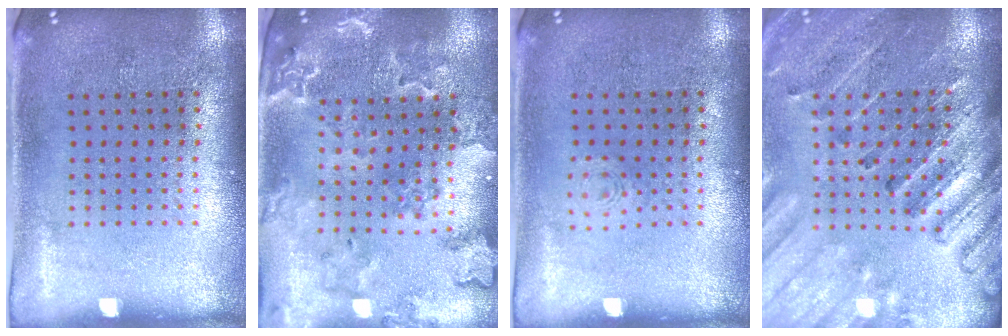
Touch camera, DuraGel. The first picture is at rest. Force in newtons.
{"total": 1.8, "press": 1.8, "slide": 0.3}
{"total": 0.7, "press": 0.7, "slide": 0.2}
{"total": 2.7, "press": 2.6, "slide": 0.2}